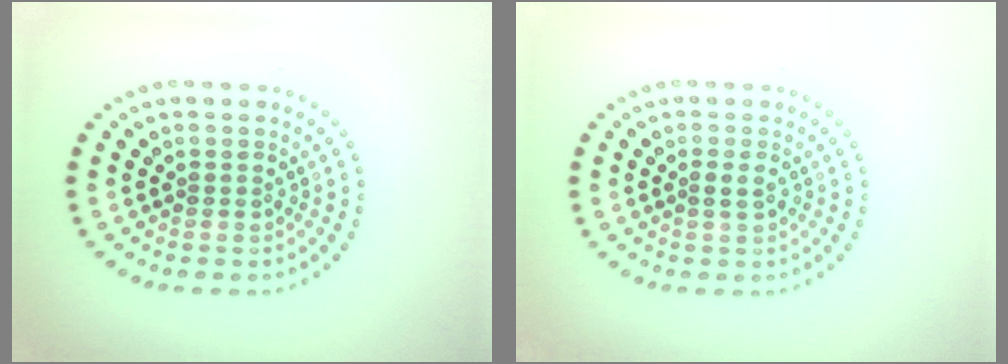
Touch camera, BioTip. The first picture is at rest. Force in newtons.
{"total": 1.1, "press": 1.0, "slide": 0.3}